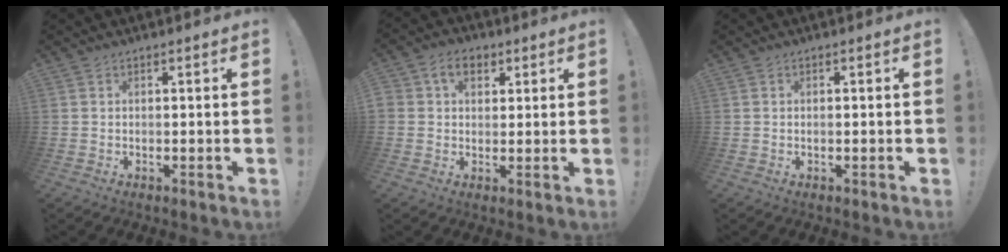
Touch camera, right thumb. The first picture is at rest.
{"total": 6.6, "force": [2.6, 5.0, 3.5], "torque": [-0.054, 0.002, 0.049]}
{"total": 0.6, "force": [-0.3, 0.1, 0.5], "torque": [-0.010, 0.001, -0.004]}